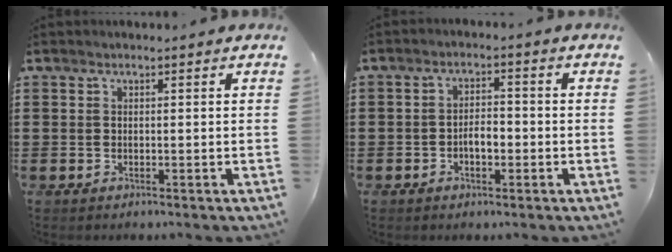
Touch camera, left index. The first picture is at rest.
{"total": 3.2, "force": [-1.1, 1.3, 2.7], "torque": [-0.050, 0.007, -0.021]}